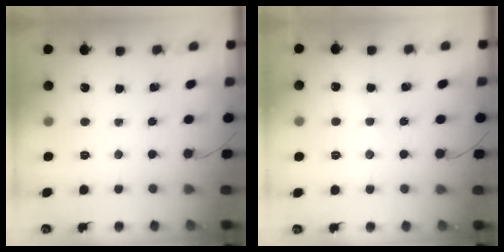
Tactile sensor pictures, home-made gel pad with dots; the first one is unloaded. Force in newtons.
{"total": 4.7, "press": 4.4, "slide": 1.6}